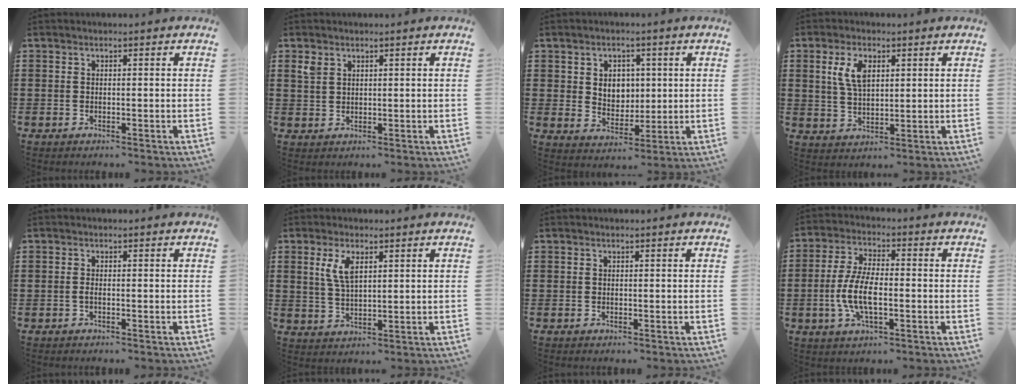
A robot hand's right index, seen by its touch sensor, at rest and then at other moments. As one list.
[{"total": 2.2, "force": [1.5, 1.3, 0.9], "torque": [-0.023, 0.004, 0.028]}, {"total": 4.4, "force": [1.1, 4.0, 1.5], "torque": [-0.031, 0.006, 0.015]}, {"total": 5.5, "force": [2.0, 2.7, 4.3], "torque": [-0.095, 0.011, 0.034]}, {"total": 0.8, "force": [-0.3, 0.2, 0.7], "torque": [-0.014, -0.005, -0.005]}, {"total": 4.7, "force": [1.9, 1.9, 3.8], "torque": [-0.083, 0.007, 0.033]}, {"total": 0.0}, {"total": 7.6, "force": [-1.7, 3.0, 6.8], "torque": [-0.157, -0.007, -0.040]}]